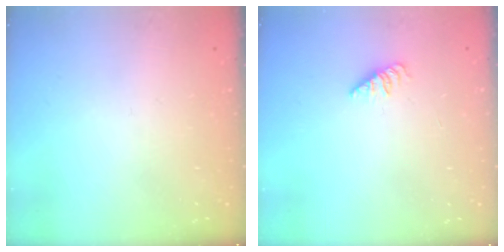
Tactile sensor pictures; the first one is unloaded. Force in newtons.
{"total": 1.1, "press": 1.1, "slide": 0.3}